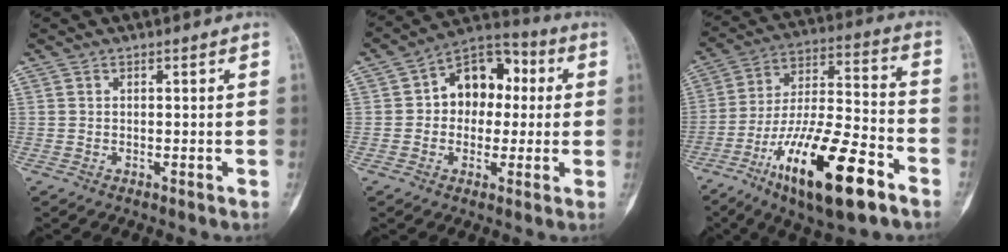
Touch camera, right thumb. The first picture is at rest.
{"total": 12.5, "force": [1.5, 9.2, 8.3], "torque": [-0.073, 0.030, 0.011]}
{"total": 21.8, "force": [-11.6, 6.3, 17.4], "torque": [-0.329, 0.056, -0.197]}